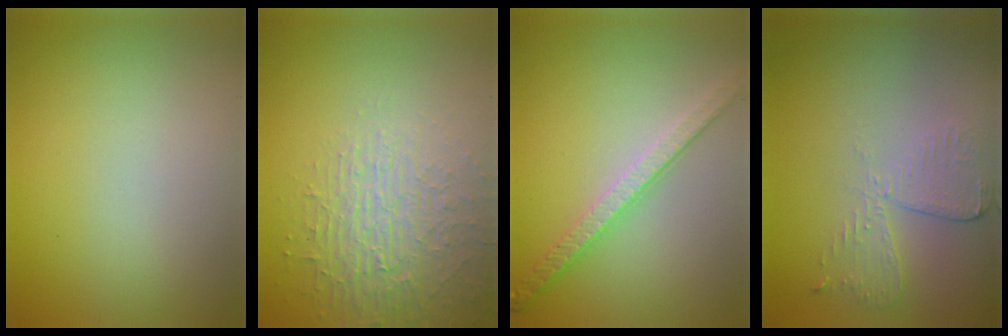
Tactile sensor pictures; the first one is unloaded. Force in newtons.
{"total": 4.2, "press": 3.8, "slide": 1.9}
{"total": 4.0, "press": 2.8, "slide": 2.8}
{"total": 2.7, "press": 2.4, "slide": 1.2}